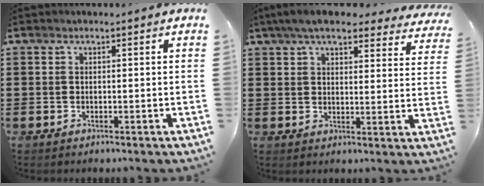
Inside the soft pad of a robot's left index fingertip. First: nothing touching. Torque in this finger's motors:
{"motor_torque": [2.14, 0.00, 1.05, 0.17]}